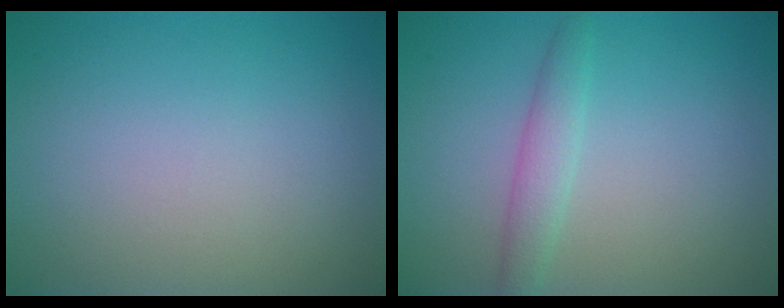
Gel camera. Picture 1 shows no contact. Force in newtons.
{"total": 2.1, "press": 2.1, "slide": 0.1}